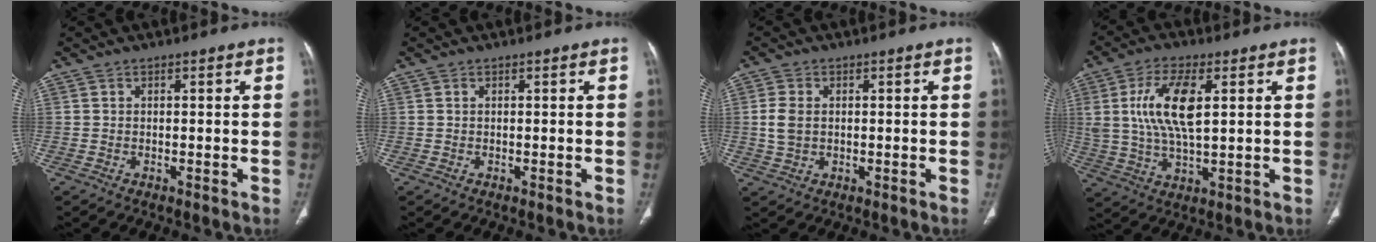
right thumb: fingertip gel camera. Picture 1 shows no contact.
{"total": 0.0}
{"total": 4.5, "force": [0.3, 3.2, 3.1], "torque": [-0.068, 0.004, 0.008]}
{"total": 12.5, "force": [3.1, 5.4, 10.9], "torque": [-0.221, -0.007, 0.061]}